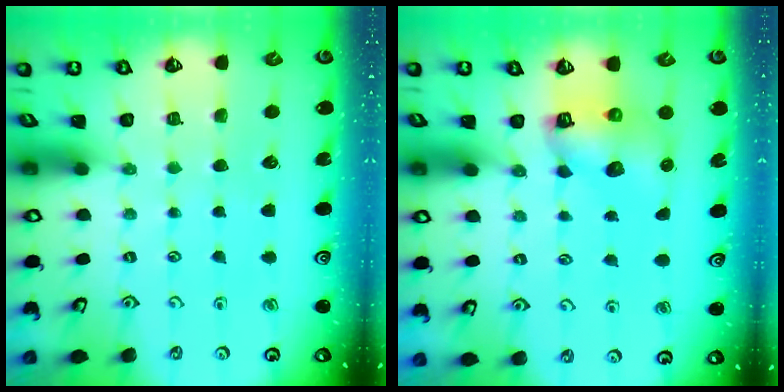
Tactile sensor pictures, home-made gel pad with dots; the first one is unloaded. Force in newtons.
{"total": 8.1, "press": 8.0, "slide": 1.1}